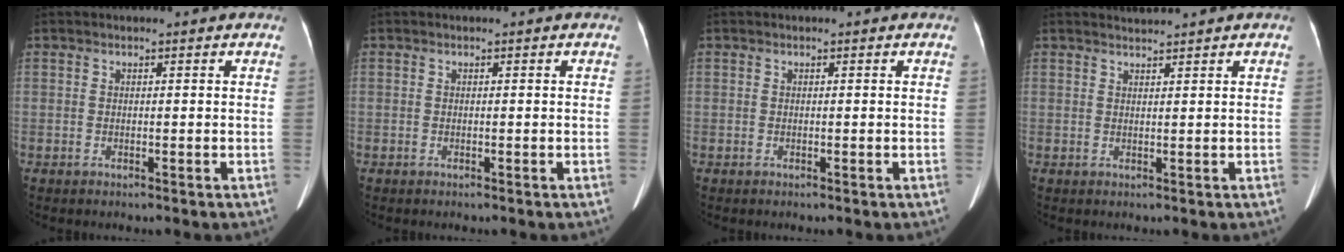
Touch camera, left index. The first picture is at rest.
{"total": 0.0}
{"total": 0.0}
{"total": 1.3, "force": [1.1, -0.6, -0.2], "torque": [-0.002, 0.001, 0.025]}